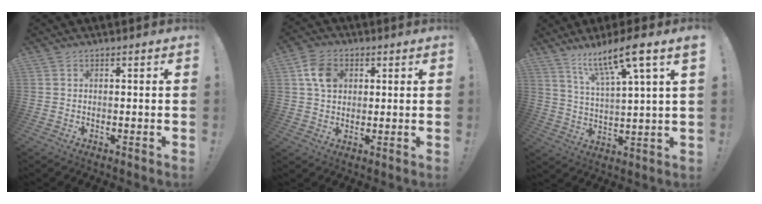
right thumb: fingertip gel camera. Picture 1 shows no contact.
{"total": 8.6, "force": [2.7, 6.7, 4.8], "torque": [-0.072, 0.005, 0.055]}
{"total": 12.7, "force": [8.6, 0.8, 9.3], "torque": [-0.160, -0.043, 0.133]}